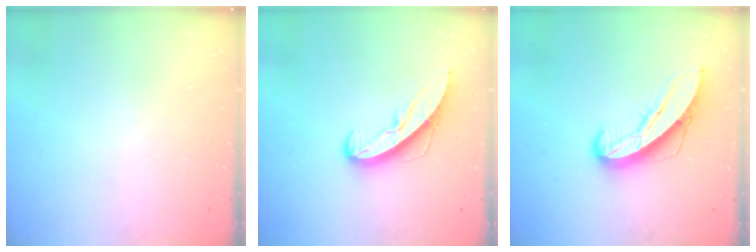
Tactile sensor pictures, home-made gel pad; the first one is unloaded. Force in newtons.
{"total": 9.5, "press": 9.5, "slide": 0.9}
{"total": 10.0, "press": 9.9, "slide": 1.0}